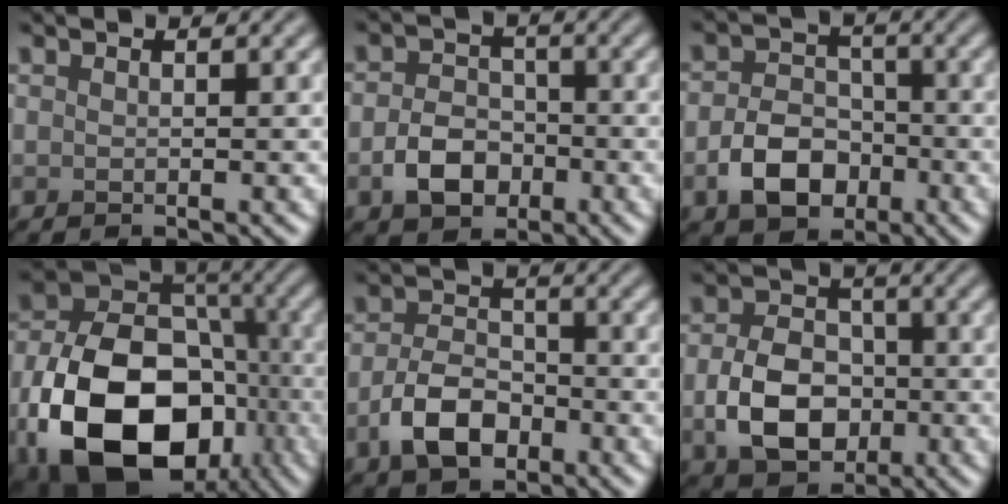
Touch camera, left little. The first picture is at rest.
{"total": 4.1, "force": [-1.7, 3.0, 2.3], "torque": [-0.039, 0.002, -0.035]}
{"total": 5.3, "force": [-2.3, 3.7, 3.0], "torque": [-0.050, -0.002, -0.043]}
{"total": 16.7, "force": [-6.2, 11.2, 10.8], "torque": [-0.201, -0.042, -0.100]}
{"total": 5.1, "force": [-2.5, 3.1, 3.1], "torque": [-0.063, 0.000, -0.050]}
{"total": 6.9, "force": [-1.7, 5.0, 4.5], "torque": [-0.090, -0.006, -0.032]}